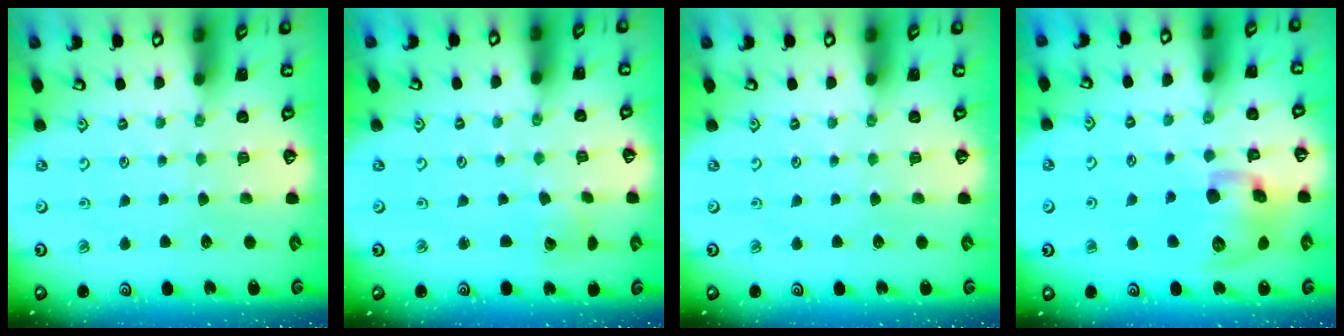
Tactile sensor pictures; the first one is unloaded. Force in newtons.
{"total": 2.3, "press": 2.3, "slide": 0.3}
{"total": 0.0}
{"total": 14.2, "press": 14.0, "slide": 2.3}